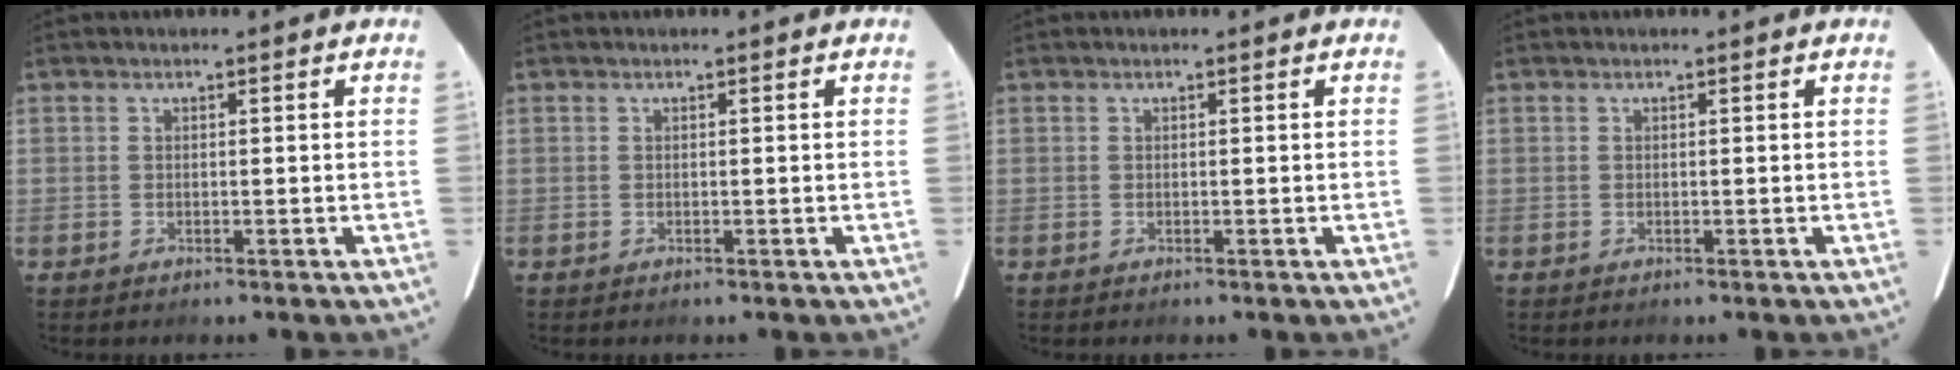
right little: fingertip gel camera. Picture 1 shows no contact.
{"total": 0.0}
{"total": 0.0}
{"total": 0.0}